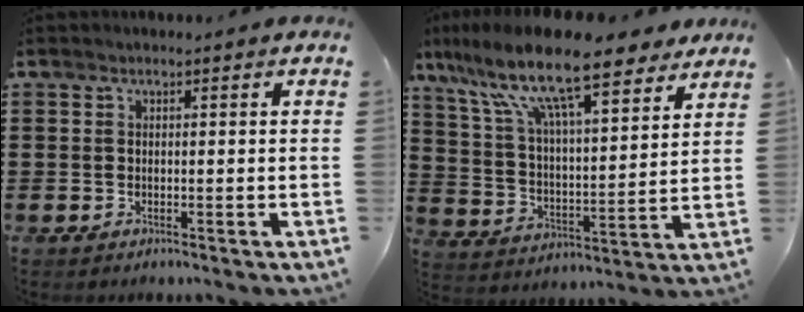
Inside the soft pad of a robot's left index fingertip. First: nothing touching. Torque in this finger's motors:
{"motor_torque": [2.14, 0.00, 0.63, 0.21]}